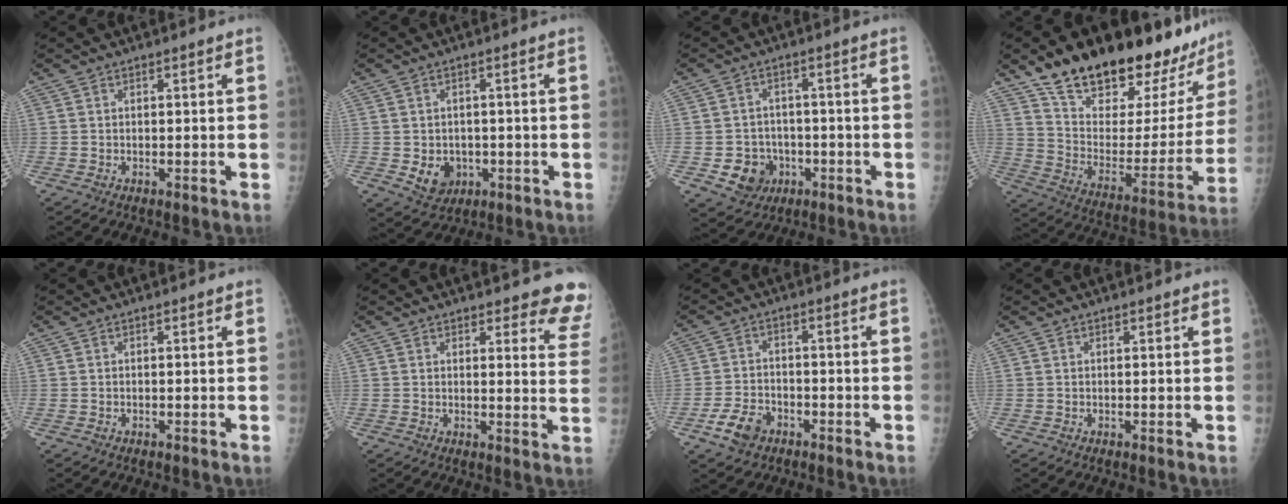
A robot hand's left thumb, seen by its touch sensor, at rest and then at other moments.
{"total": 5.8, "force": [-1.2, 4.9, 2.9], "torque": [-0.021, 0.002, -0.006]}
{"total": 7.7, "force": [-2.4, 6.8, 2.5], "torque": [-0.013, 0.014, -0.031]}
{"total": 31.1, "force": [24.1, 11.1, 16.2], "torque": [-0.213, -0.095, 0.357]}
{"total": 0.0}
{"total": 9.3, "force": [8.6, 3.0, 1.8], "torque": [0.032, -0.060, 0.064]}
{"total": 6.3, "force": [-3.4, 4.3, 3.1], "torque": [-0.052, 0.016, -0.061]}
{"total": 0.8, "force": [0.5, 0.5, 0.1], "torque": [0.007, -0.003, 0.004]}